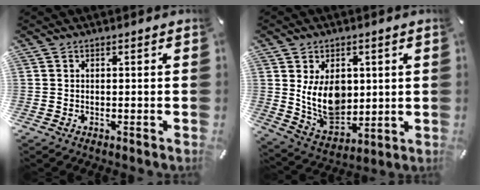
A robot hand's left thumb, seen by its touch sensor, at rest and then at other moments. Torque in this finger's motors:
{"motor_torque": [1.21, 1.21, 0.71, -0.67, 0.29]}